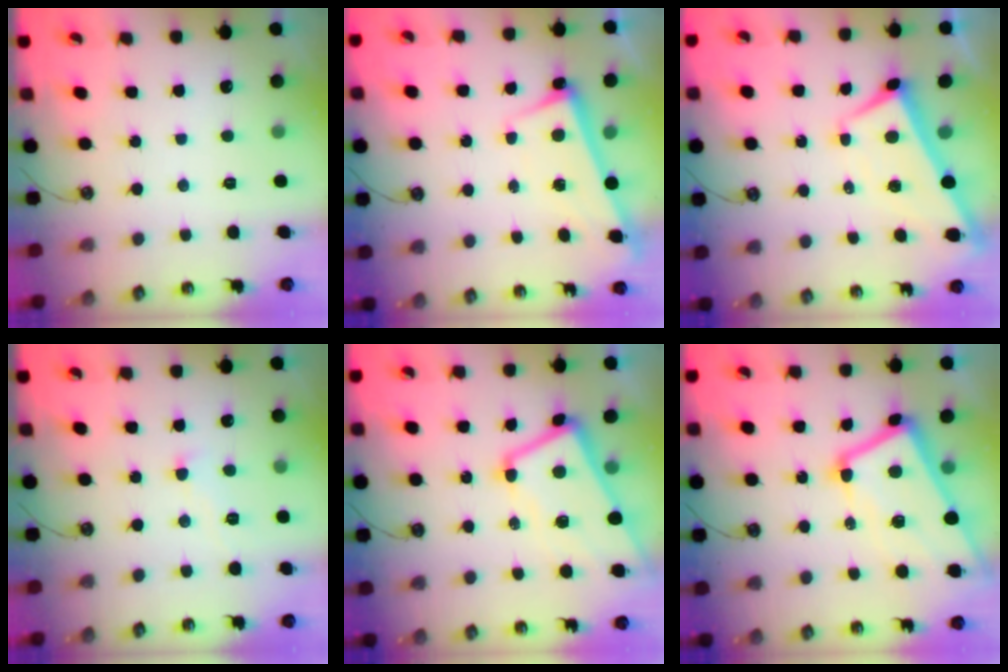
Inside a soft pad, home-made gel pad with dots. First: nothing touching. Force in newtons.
{"total": 2.7, "press": 2.5, "slide": 1.0}
{"total": 3.5, "press": 3.5, "slide": 0.7}
{"total": 3.5, "press": 3.5, "slide": 0.2}
{"total": 4.7, "press": 4.5, "slide": 1.4}
{"total": 12.0, "press": 11.9, "slide": 1.7}